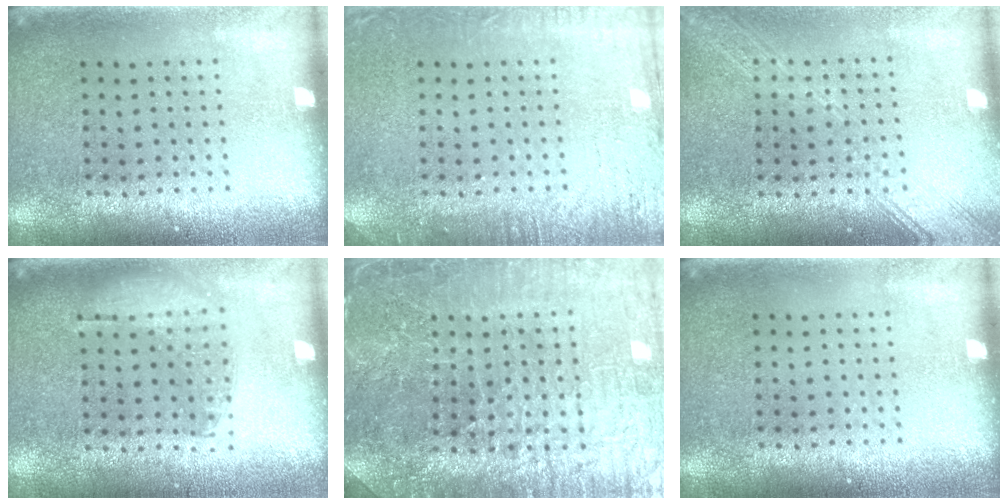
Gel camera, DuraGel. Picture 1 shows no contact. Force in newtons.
{"total": 3.1, "press": 3.1, "slide": 0.3}
{"total": 3.4, "press": 3.3, "slide": 0.5}
{"total": 1.0, "press": 0.9, "slide": 0.3}
{"total": 5.1, "press": 4.8, "slide": 1.5}
{"total": 0.0}